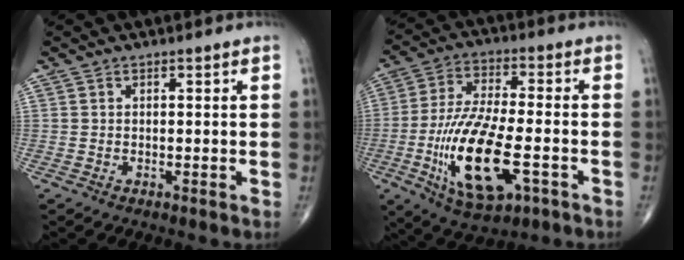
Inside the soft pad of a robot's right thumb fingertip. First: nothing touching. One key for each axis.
{"total": 18.0, "fx": -5.4, "fy": 7.0, "fz": 15.7, "tx": -0.312, "ty": 0.010, "tz": -0.086}